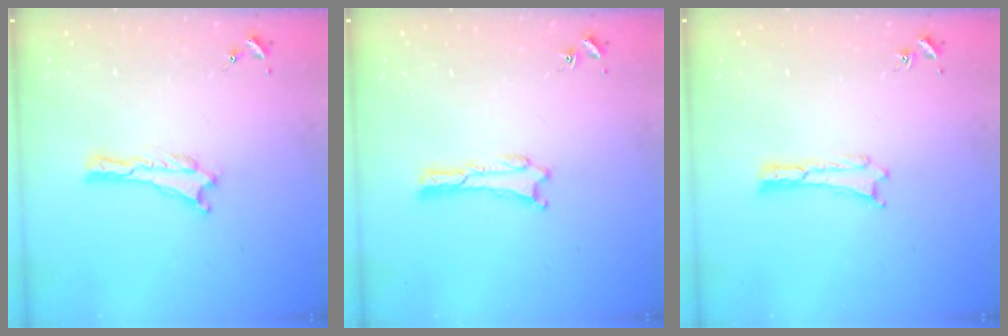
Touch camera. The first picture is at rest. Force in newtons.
{"total": 0.0}
{"total": 0.0}